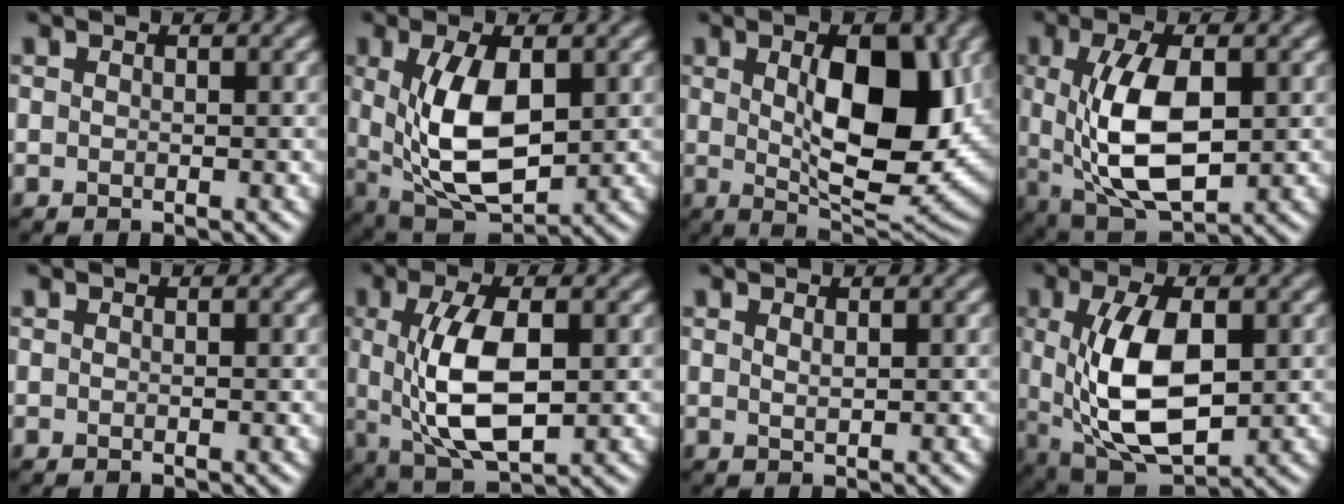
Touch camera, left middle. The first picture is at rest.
{"total": 8.8, "force": [0.8, 4.5, 7.5], "torque": [-0.153, -0.007, 0.018]}
{"total": 10.7, "force": [1.7, 4.3, 9.7], "torque": [-0.138, -0.004, 0.032]}
{"total": 8.9, "force": [0.4, 4.3, 7.8], "torque": [-0.157, -0.006, 0.011]}
{"total": 0.0}
{"total": 7.8, "force": [0.3, 3.4, 7.1], "torque": [-0.143, -0.005, 0.009]}
{"total": 0.8, "force": [0.5, 0.2, 0.5], "torque": [-0.011, -0.001, 0.010]}
{"total": 9.8, "force": [0.5, 5.0, 8.4], "torque": [-0.170, -0.008, 0.017]}